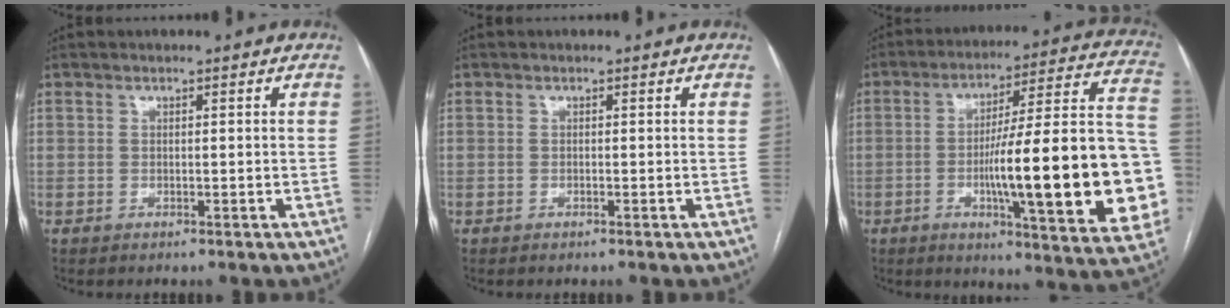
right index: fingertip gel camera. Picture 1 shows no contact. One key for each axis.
{"total": 0.0}
{"total": 27.4, "fx": -5.1, "fy": 3.2, "fz": 26.7, "tx": -0.300, "ty": 0.013, "tz": -0.070}